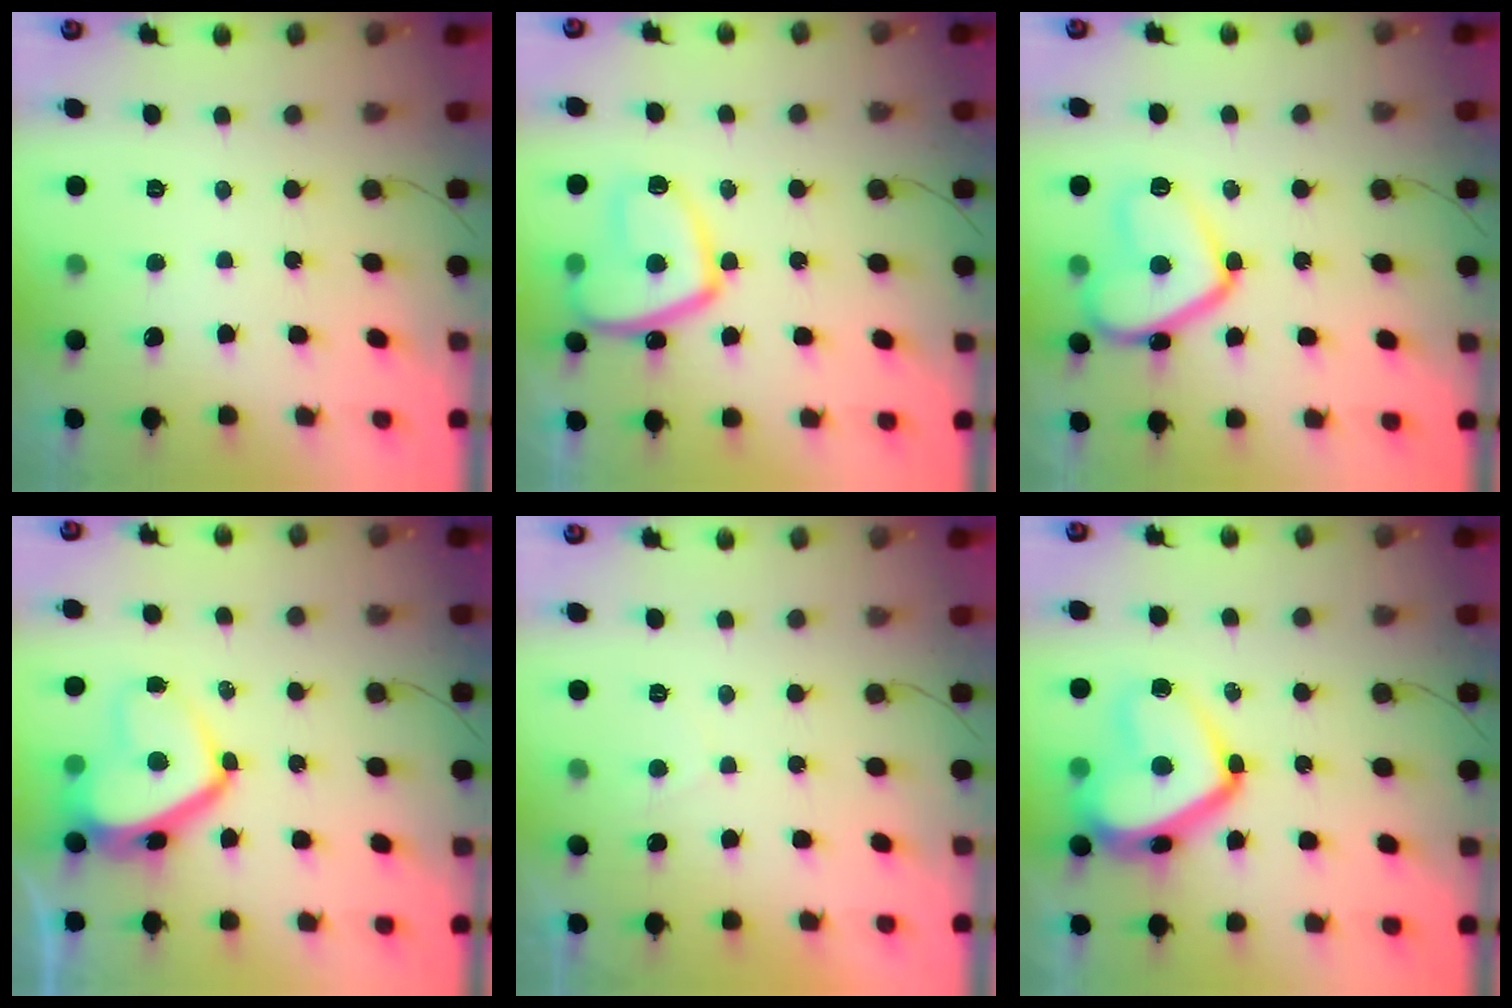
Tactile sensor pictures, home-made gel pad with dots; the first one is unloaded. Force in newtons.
{"total": 14.6, "press": 14.6, "slide": 1.5}
{"total": 14.9, "press": 14.8, "slide": 1.3}
{"total": 11.3, "press": 11.1, "slide": 1.8}
{"total": 1.0, "press": 0.8, "slide": 0.6}
{"total": 17.7, "press": 17.7, "slide": 1.4}